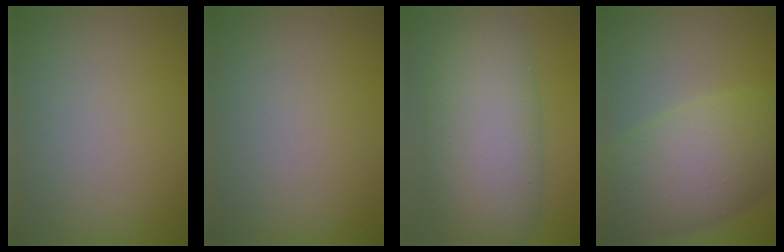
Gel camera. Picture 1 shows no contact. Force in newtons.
{"total": 0.0}
{"total": 11.7, "press": 11.7, "slide": 0.6}
{"total": 9.0, "press": 9.0, "slide": 0.5}